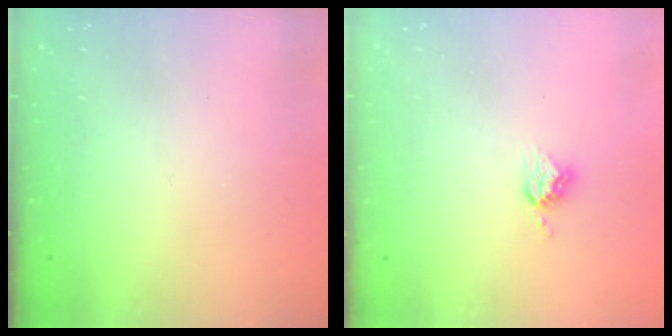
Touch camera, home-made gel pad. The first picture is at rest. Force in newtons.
{"total": 5.2, "press": 5.2, "slide": 0.1}